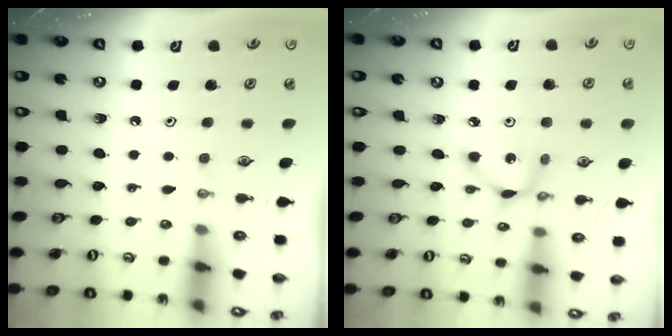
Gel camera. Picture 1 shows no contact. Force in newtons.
{"total": 5.5, "press": 5.5, "slide": 0.3}